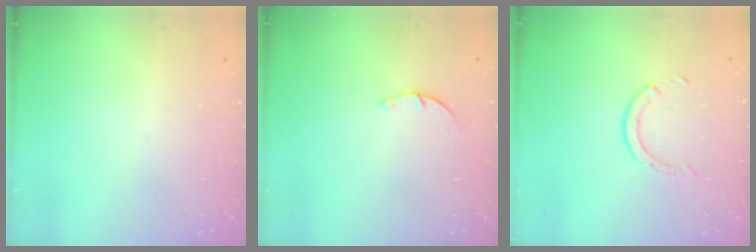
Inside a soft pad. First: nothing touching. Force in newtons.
{"total": 1.4, "press": 1.4, "slide": 0.3}
{"total": 2.5, "press": 2.4, "slide": 0.3}